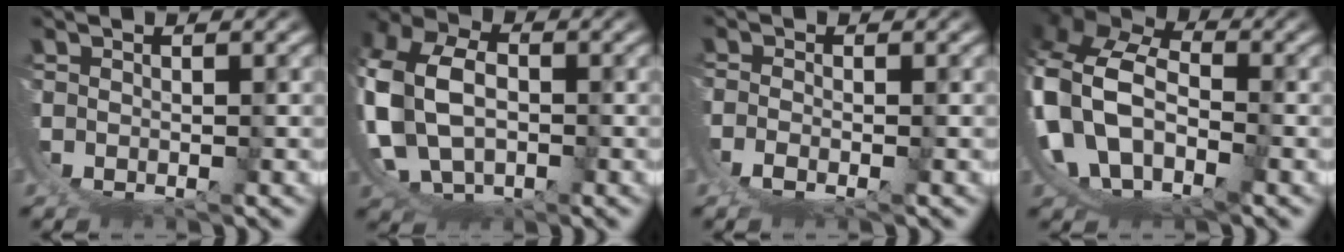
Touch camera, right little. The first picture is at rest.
{"total": 9.5, "force": [3.2, 7.1, 5.5], "torque": [-0.167, -0.025, 0.061]}
{"total": 2.1, "force": [0.1, 1.2, 1.8], "torque": [-0.049, -0.013, 0.007]}
{"total": 18.3, "force": [0.6, 15.7, 9.4], "torque": [-0.273, -0.060, 0.005]}